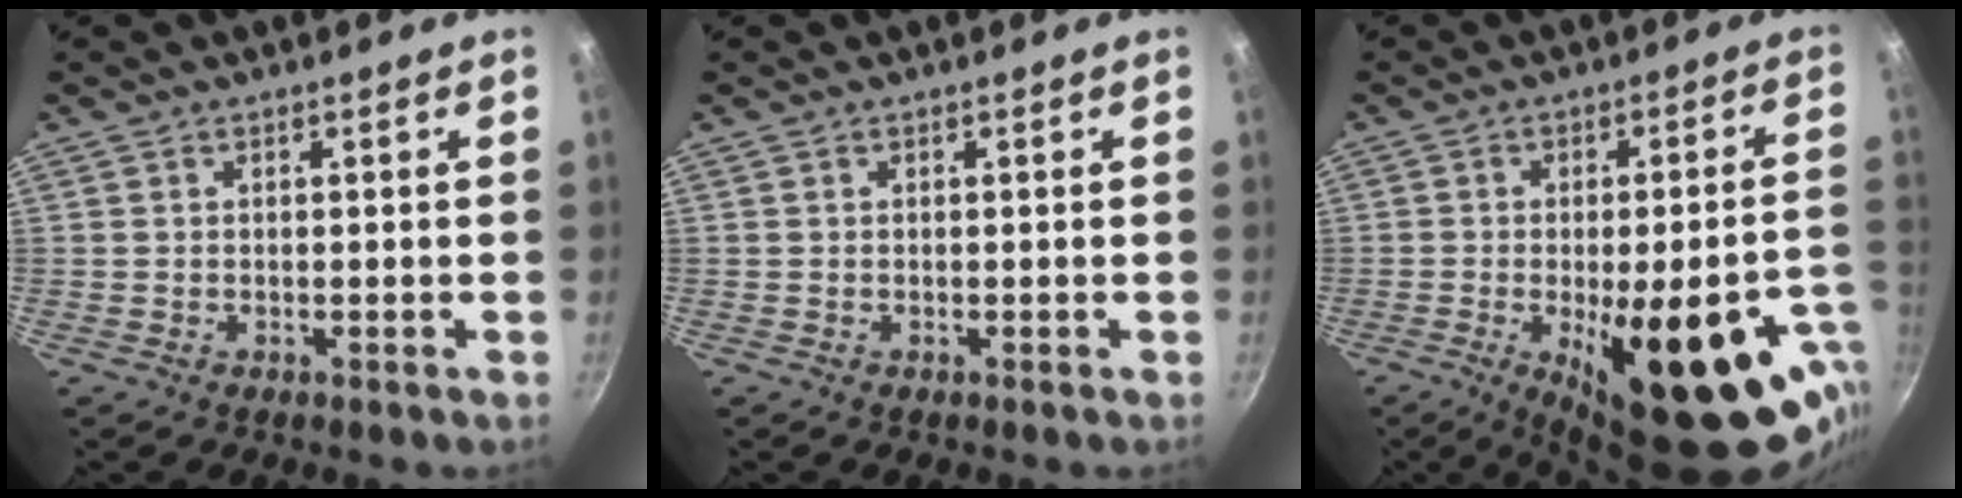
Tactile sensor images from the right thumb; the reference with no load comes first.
{"total": 0.0}
{"total": 26.2, "force": [-8.8, 10.1, 22.5], "torque": [-0.250, 0.014, -0.104]}